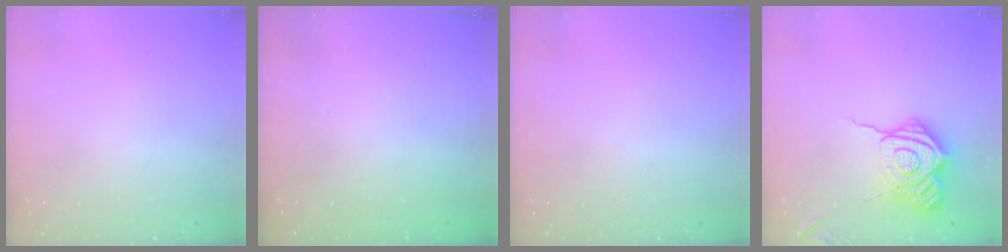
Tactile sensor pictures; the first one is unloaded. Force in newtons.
{"total": 2.5, "press": 2.4, "slide": 0.8}
{"total": 0.0}
{"total": 19.7, "press": 19.7, "slide": 1.0}